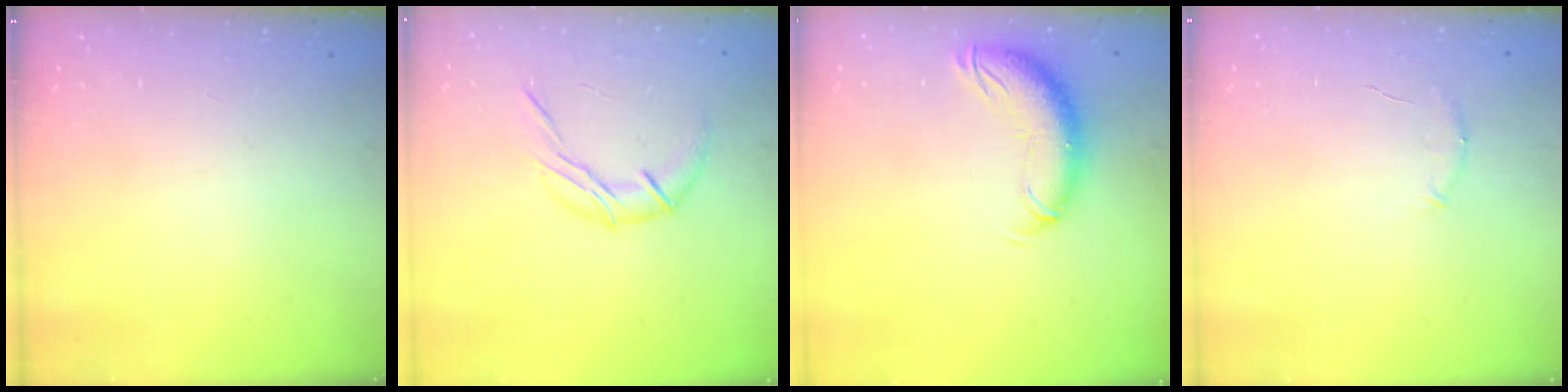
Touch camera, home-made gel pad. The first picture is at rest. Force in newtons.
{"total": 8.9, "press": 8.9, "slide": 0.3}
{"total": 10.8, "press": 10.6, "slide": 2.3}
{"total": 4.9, "press": 4.8, "slide": 0.9}